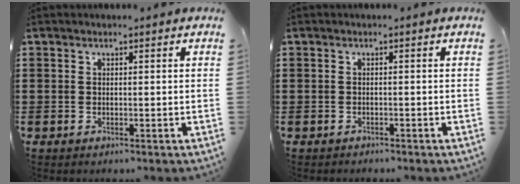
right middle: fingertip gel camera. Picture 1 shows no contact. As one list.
[{"total": 0.7, "force": [-0.6, 0.2, -0.1], "torque": [0.001, 0.003, -0.015]}]